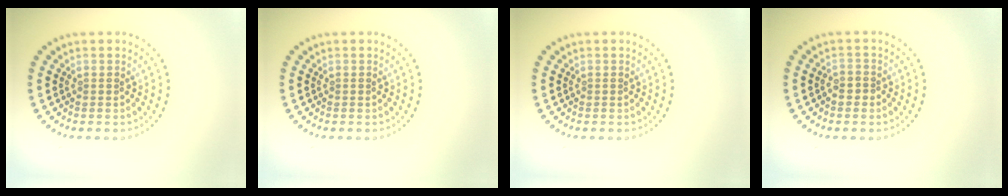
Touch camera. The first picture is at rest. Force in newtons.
{"total": 0.0}
{"total": 0.0}
{"total": 1.3, "press": 1.2, "slide": 0.5}